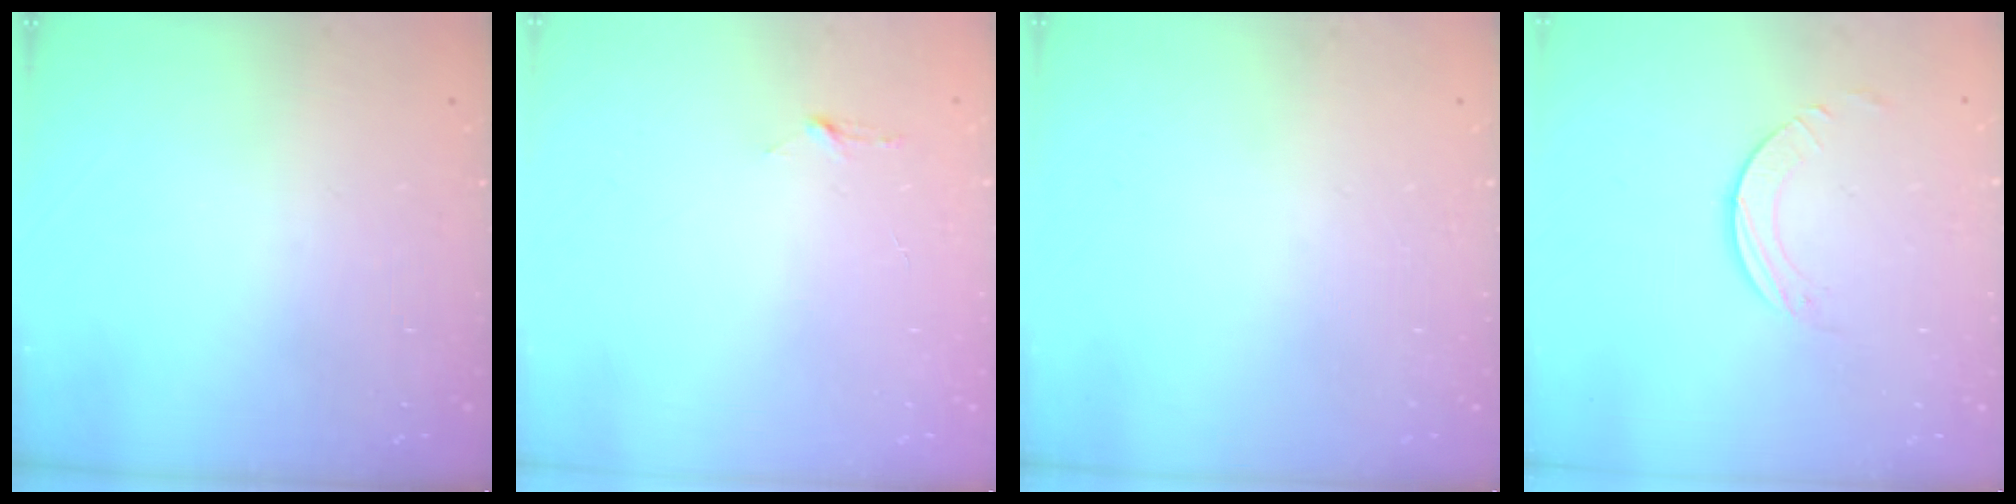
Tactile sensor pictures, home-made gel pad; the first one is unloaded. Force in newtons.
{"total": 2.9, "press": 2.9, "slide": 0.3}
{"total": 0.0}
{"total": 1.9, "press": 1.9, "slide": 0.1}